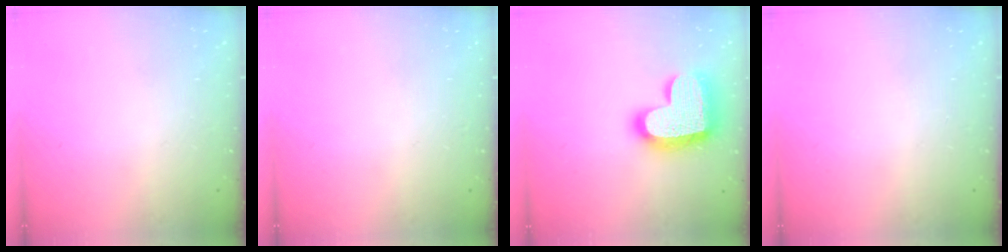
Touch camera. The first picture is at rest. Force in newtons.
{"total": 0.0}
{"total": 20.8, "press": 20.7, "slide": 1.5}
{"total": 0.0}